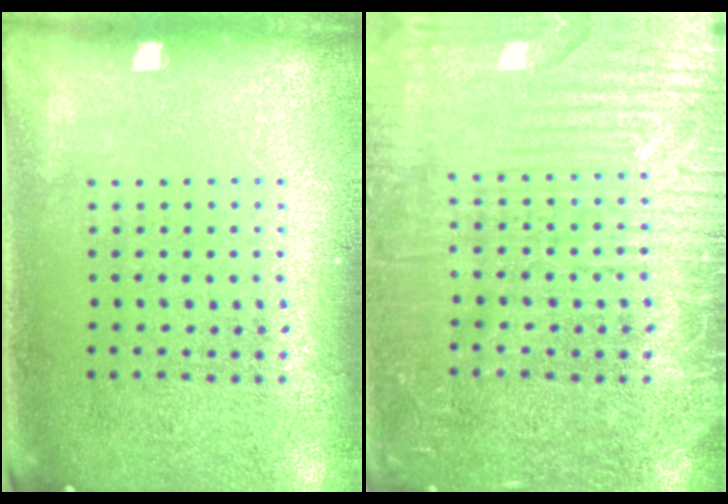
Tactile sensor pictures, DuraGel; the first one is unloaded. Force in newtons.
{"total": 4.1, "press": 4.1, "slide": 0.5}